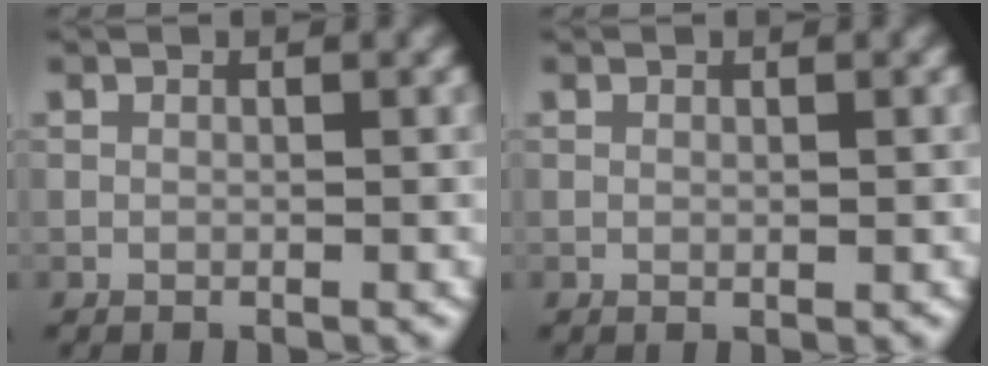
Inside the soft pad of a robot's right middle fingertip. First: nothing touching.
{"total": 0.0}